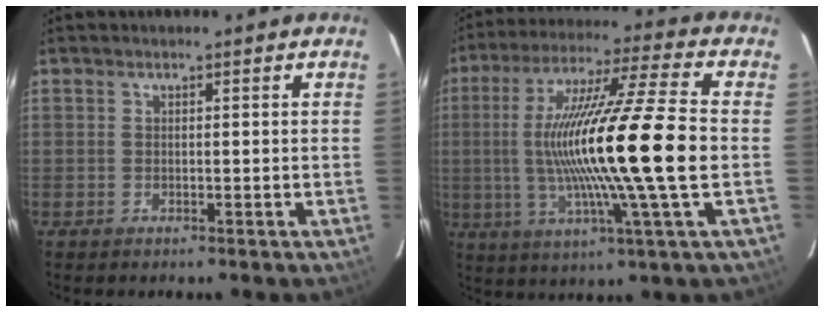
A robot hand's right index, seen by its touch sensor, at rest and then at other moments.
{"total": 20.7, "force": [-1.2, -0.8, 20.7], "torque": [-0.371, -0.009, -0.020]}